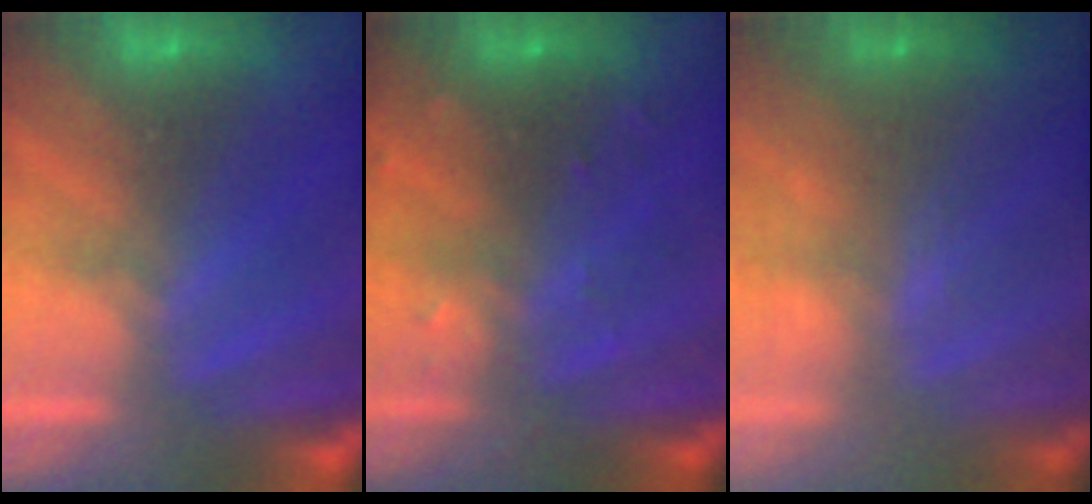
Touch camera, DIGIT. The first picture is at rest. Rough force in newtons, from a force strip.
{"total": 2.9}
{"total": 2.6}